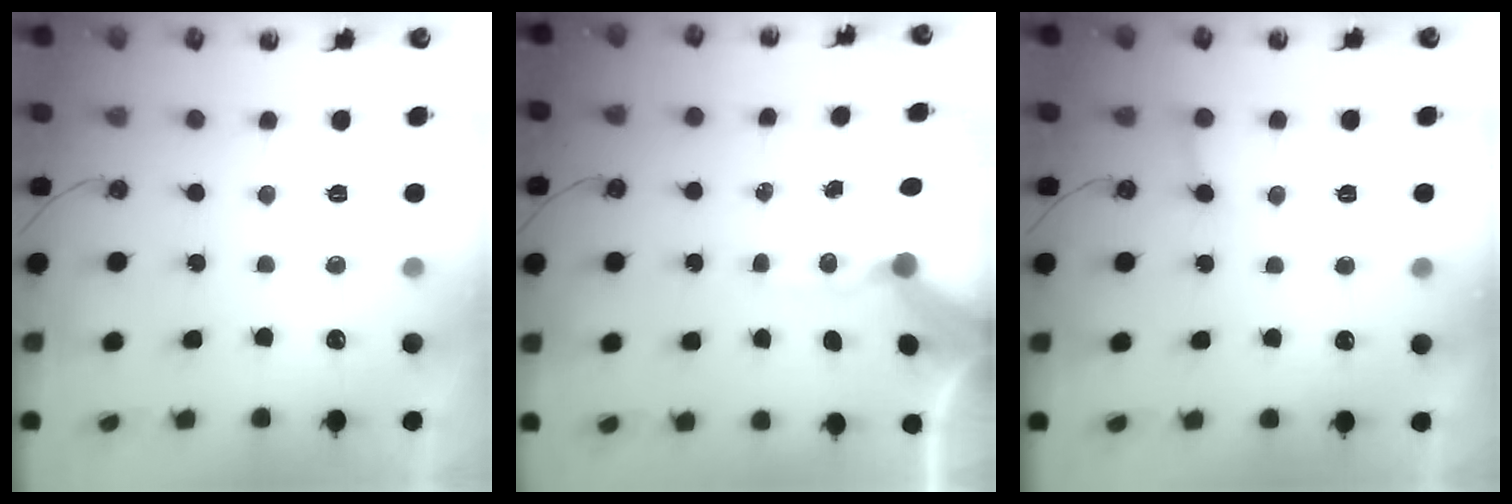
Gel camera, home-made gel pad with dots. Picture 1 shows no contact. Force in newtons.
{"total": 12.0, "press": 11.8, "slide": 1.8}
{"total": 4.0, "press": 4.0, "slide": 0.4}